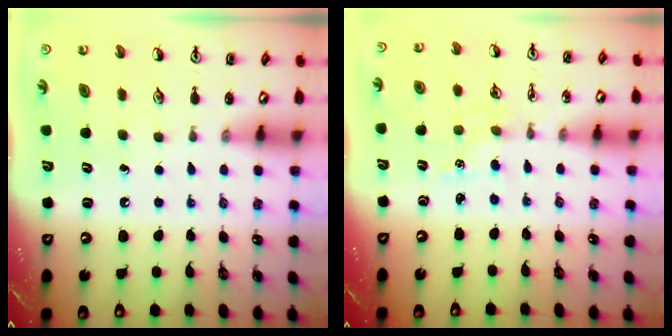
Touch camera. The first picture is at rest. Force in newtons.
{"total": 0.8, "press": 0.8, "slide": 0.1}